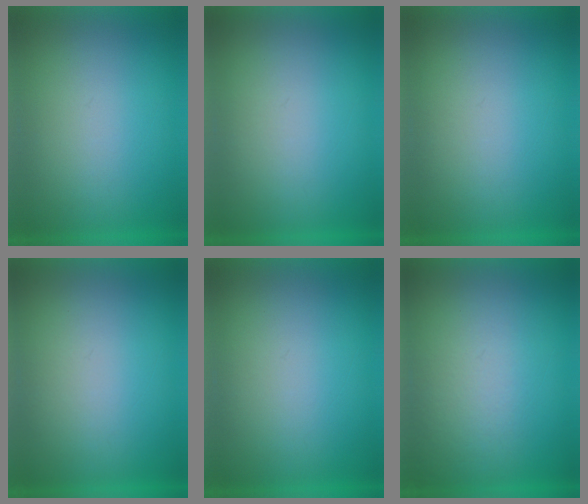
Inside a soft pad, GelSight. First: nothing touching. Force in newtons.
{"total": 1.1}
{"total": 1.9}
{"total": 1.0}
{"total": 1.9}
{"total": 4.2}